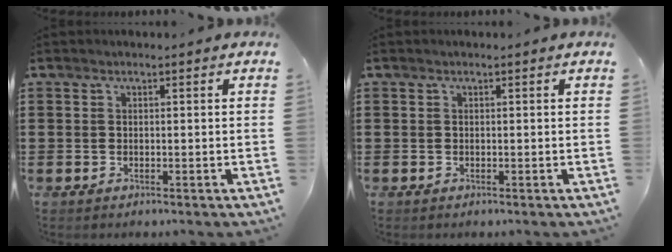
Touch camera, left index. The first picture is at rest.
{"total": 0.0}